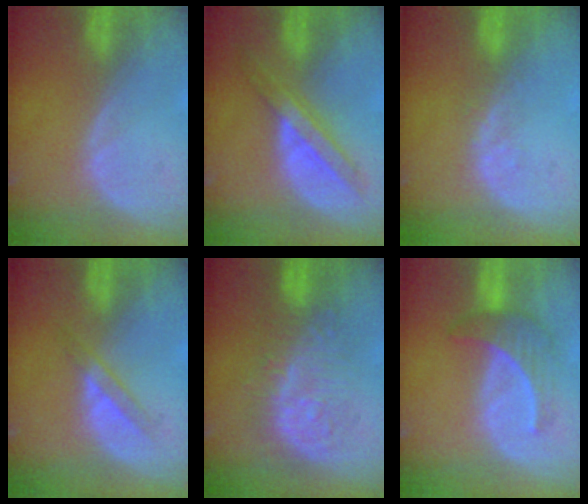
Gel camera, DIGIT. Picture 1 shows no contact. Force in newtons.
{"total": 6.1, "press": 6.0, "slide": 0.9}
{"total": 2.2, "press": 1.6, "slide": 1.5}
{"total": 2.9, "press": 2.8, "slide": 1.0}
{"total": 9.1, "press": 9.0, "slide": 1.6}
{"total": 5.0, "press": 4.9, "slide": 0.8}